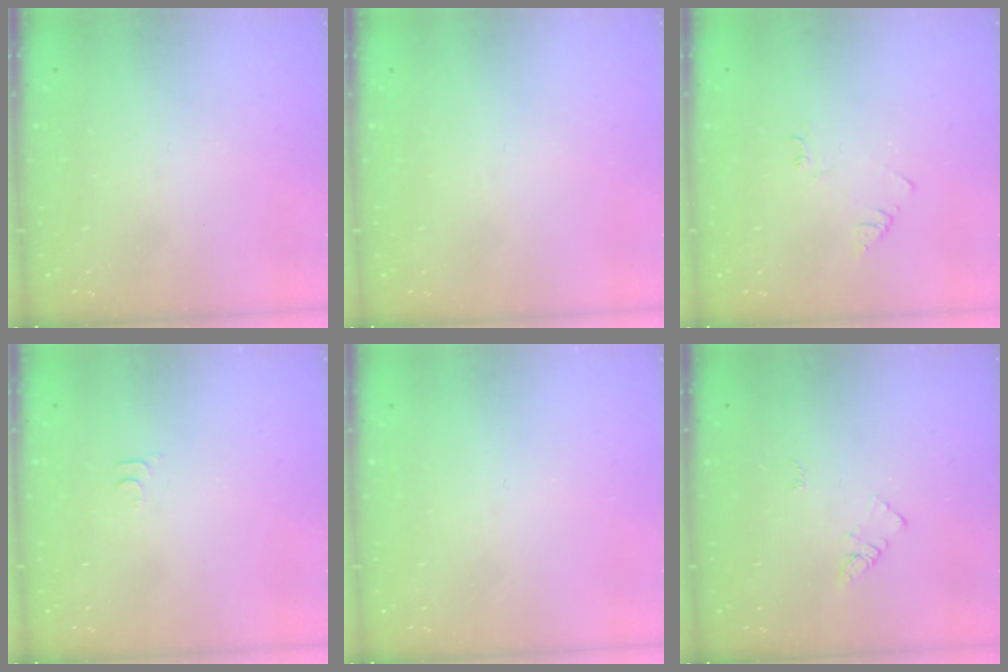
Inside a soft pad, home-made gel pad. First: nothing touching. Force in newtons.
{"total": 0.0}
{"total": 3.0, "press": 3.0, "slide": 0.4}
{"total": 3.4, "press": 3.4, "slide": 0.5}
{"total": 0.0}
{"total": 3.8, "press": 3.8, "slide": 0.4}